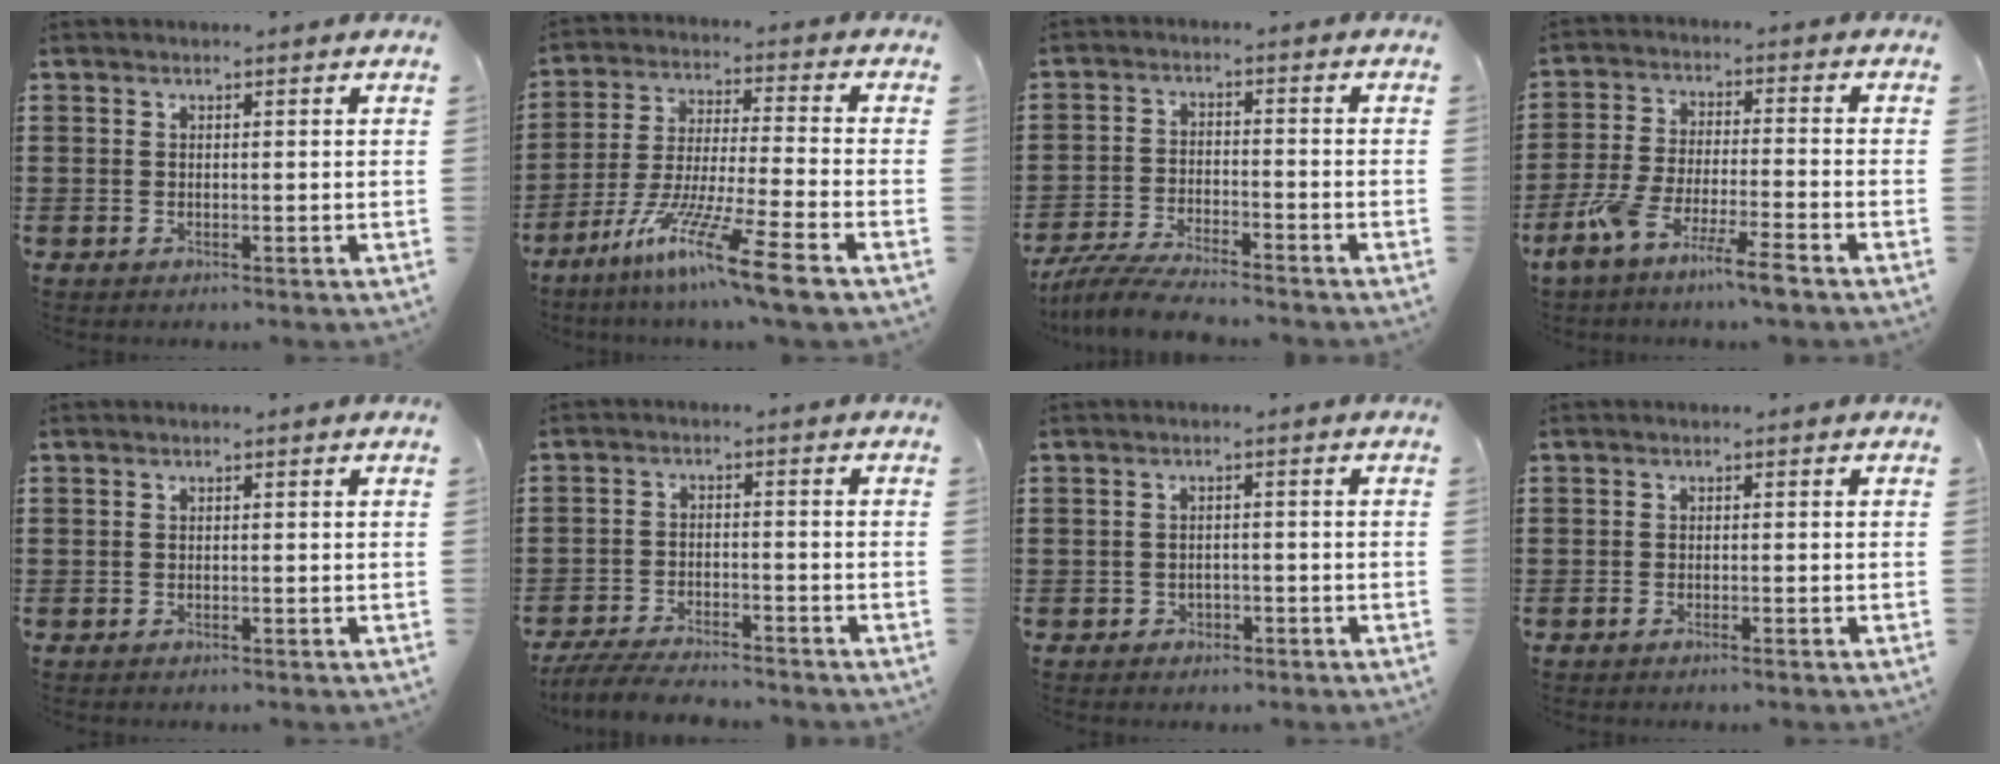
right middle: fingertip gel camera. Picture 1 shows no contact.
{"total": 12.2, "force": [-8.7, -0.2, 8.6], "torque": [-0.172, -0.001, -0.170]}
{"total": 5.7, "force": [-5.3, 0.3, 1.9], "torque": [-0.052, -0.009, -0.106]}
{"total": 7.8, "force": [-6.2, -0.1, 4.7], "torque": [-0.108, -0.015, -0.122]}
{"total": 0.0}
{"total": 5.1, "force": [-4.8, 0.5, 1.6], "torque": [-0.039, -0.005, -0.096]}
{"total": 1.2, "force": [-0.9, 0.7, 0.1], "torque": [-0.010, -0.001, -0.021]}
{"total": 0.7, "force": [-0.6, 0.1, 0.4], "torque": [-0.009, -0.003, -0.012]}